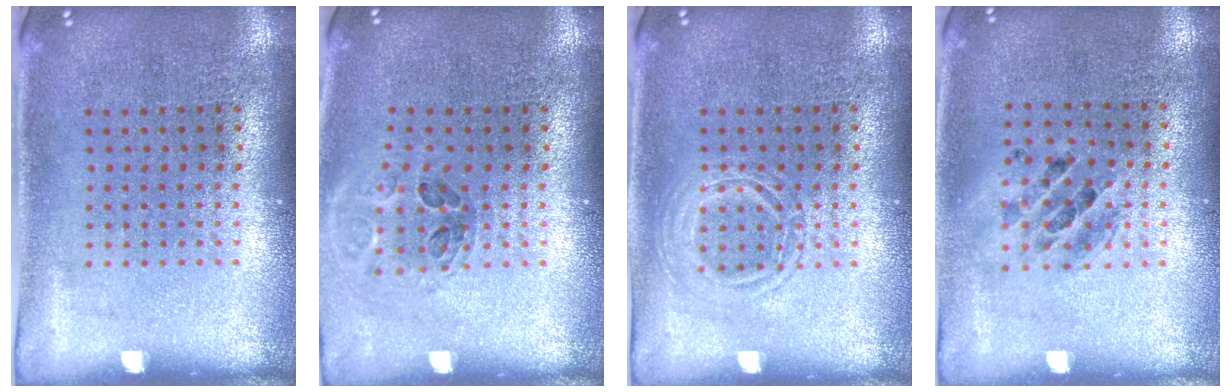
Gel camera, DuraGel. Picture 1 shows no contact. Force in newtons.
{"total": 1.0, "press": 1.0, "slide": 0.1}
{"total": 1.9, "press": 1.9, "slide": 0.2}
{"total": 1.3, "press": 1.2, "slide": 0.5}